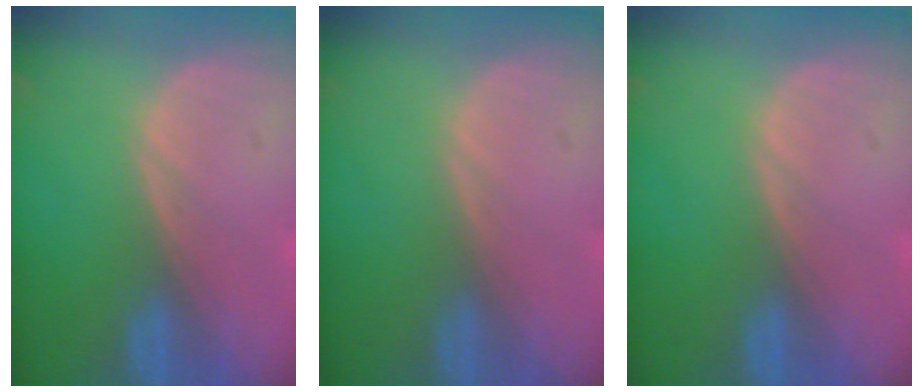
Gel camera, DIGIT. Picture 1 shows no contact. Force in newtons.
{"total": 0.0}
{"total": 0.0}